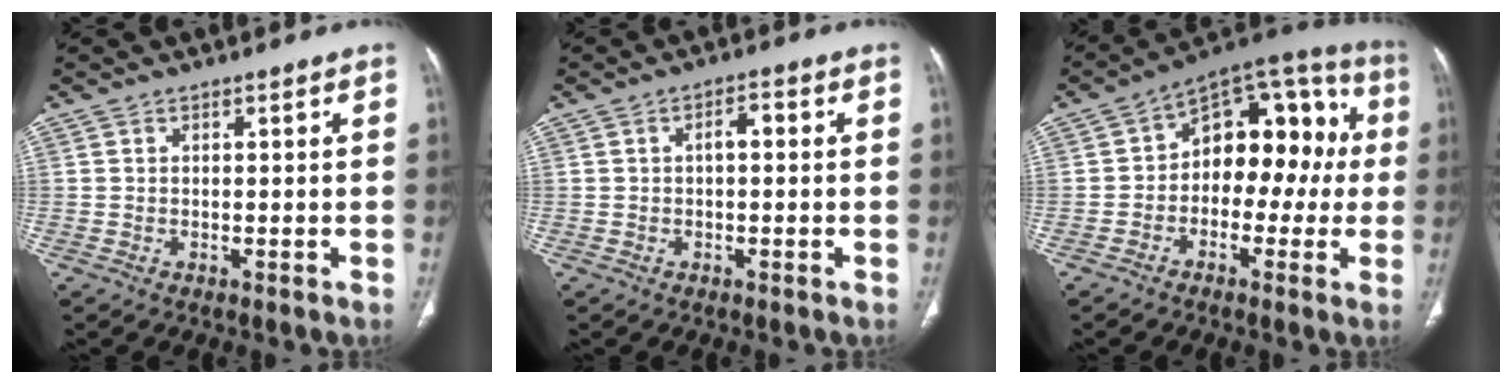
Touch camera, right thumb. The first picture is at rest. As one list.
[{"total": 1.4, "force": [0.3, 0.8, 1.1], "torque": [-0.016, 0.005, 0.004]}, {"total": 16.1, "force": [-0.1, 10.3, 12.4], "torque": [-0.106, 0.057, -0.018]}]